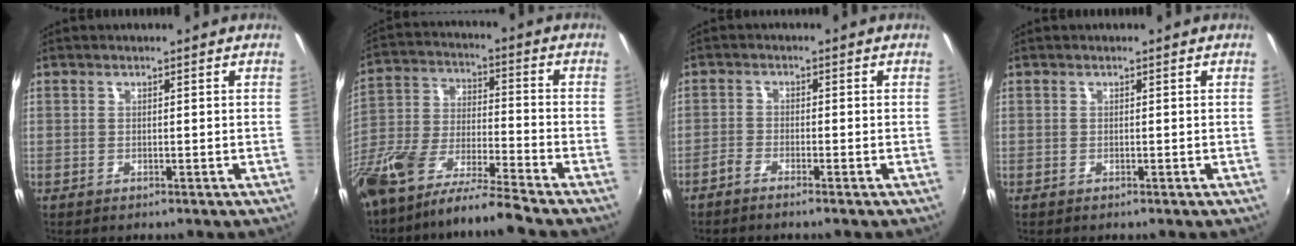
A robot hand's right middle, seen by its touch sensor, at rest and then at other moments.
{"total": 14.3, "force": [-11.4, 1.7, 8.5], "torque": [-0.177, -0.017, -0.219]}
{"total": 2.1, "force": [-1.8, 0.0, 1.1], "torque": [-0.039, 0.001, -0.039]}
{"total": 0.0}